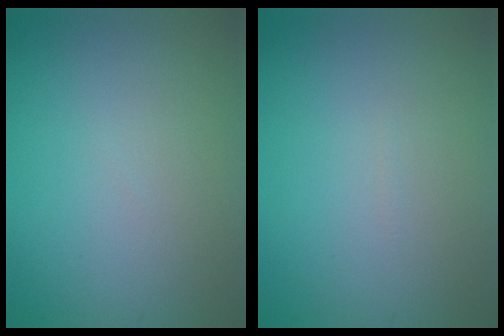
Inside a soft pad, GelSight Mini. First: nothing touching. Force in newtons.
{"total": 0.0}